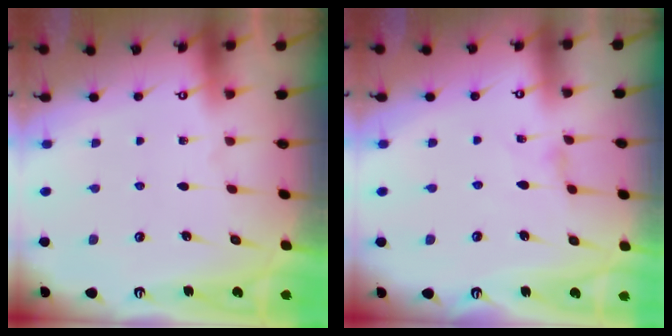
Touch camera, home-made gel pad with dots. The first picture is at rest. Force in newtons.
{"total": 0.9, "press": 0.9, "slide": 0.3}